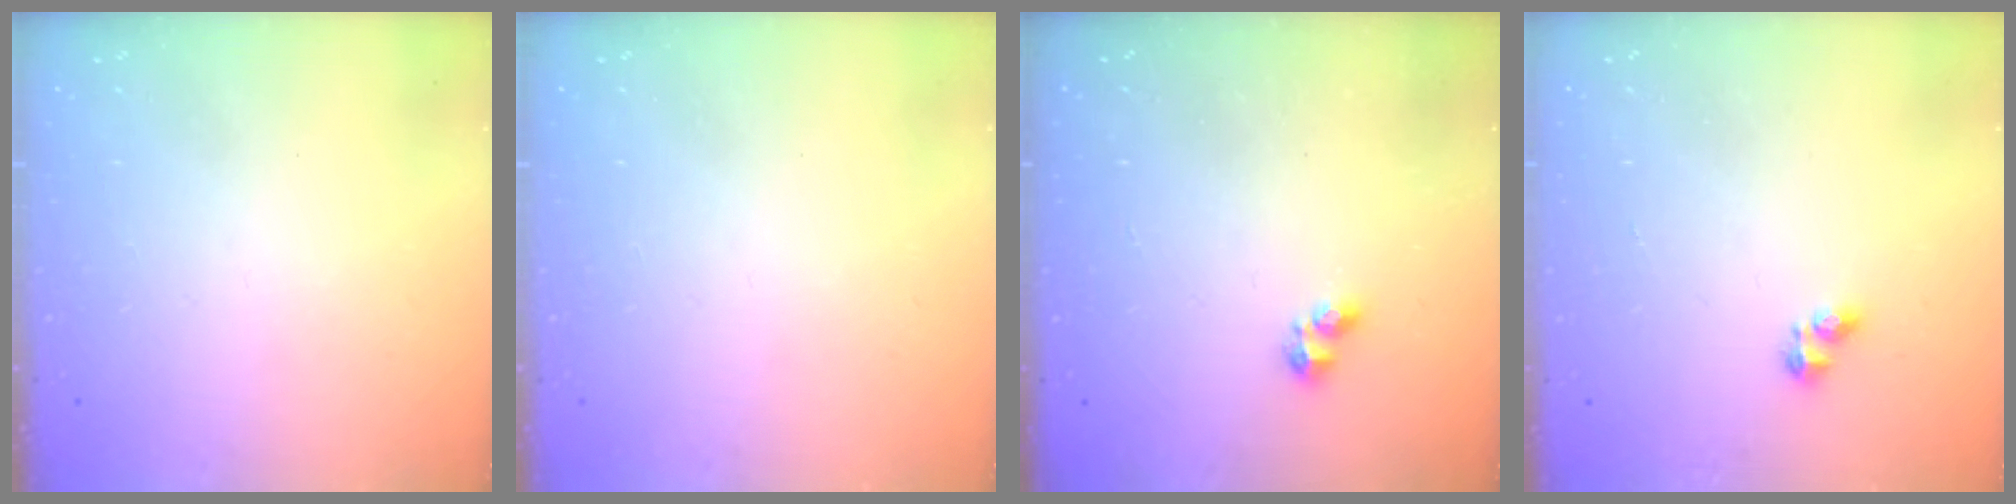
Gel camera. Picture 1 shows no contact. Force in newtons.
{"total": 0.0}
{"total": 1.8, "press": 1.7, "slide": 0.5}
{"total": 3.2, "press": 3.2, "slide": 0.5}